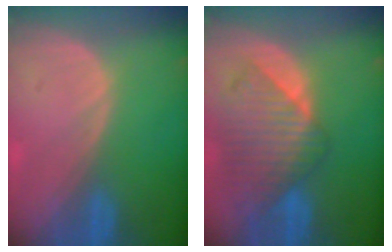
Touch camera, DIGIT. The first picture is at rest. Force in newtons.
{"total": 9.7, "press": 8.5, "slide": 4.6}